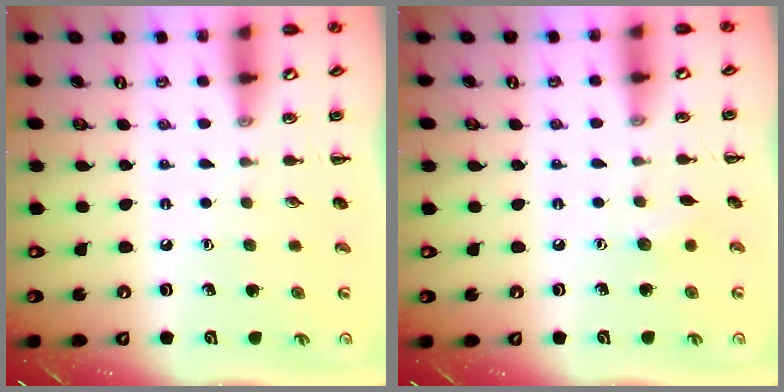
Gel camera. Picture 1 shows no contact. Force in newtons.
{"total": 4.3, "press": 4.2, "slide": 1.2}